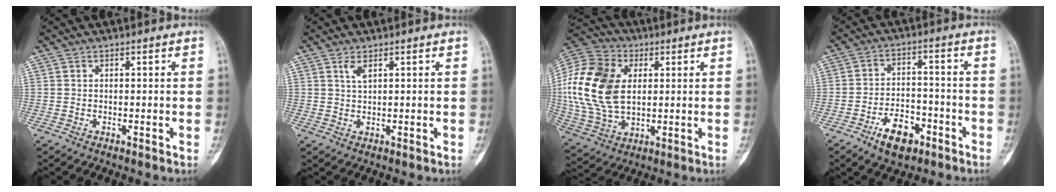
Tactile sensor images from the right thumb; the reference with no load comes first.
{"total": 1.9, "force": [1.1, 0.5, 1.4], "torque": [-0.025, -0.003, 0.026]}
{"total": 20.1, "force": [2.9, 13.4, 14.6], "torque": [-0.300, 0.001, 0.056]}
{"total": 8.7, "force": [-5.0, 4.8, 5.4], "torque": [-0.067, 0.033, -0.080]}